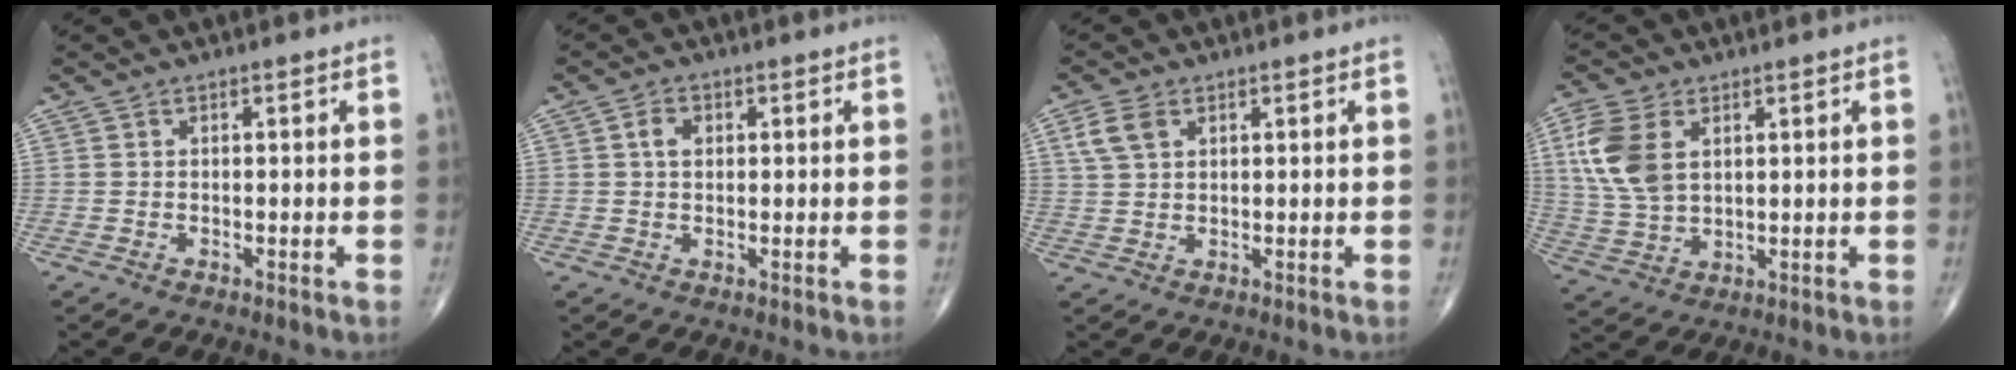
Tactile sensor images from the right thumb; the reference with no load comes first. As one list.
[{"total": 2.8, "force": [0.7, 2.0, 1.8], "torque": [-0.028, 0.005, 0.010]}, {"total": 4.7, "force": [2.1, 2.9, 3.1], "torque": [-0.063, 0.004, 0.047]}, {"total": 10.8, "force": [3.4, 6.7, 7.8], "torque": [-0.168, -0.004, 0.072]}]